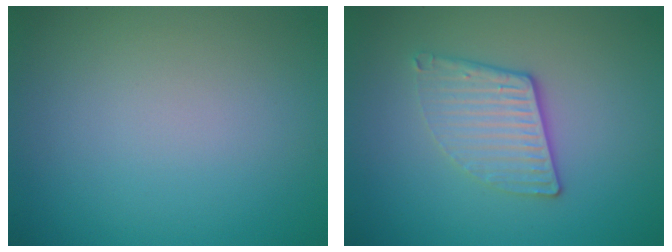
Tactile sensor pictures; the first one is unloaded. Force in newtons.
{"total": 3.1, "press": 2.7, "slide": 1.4}